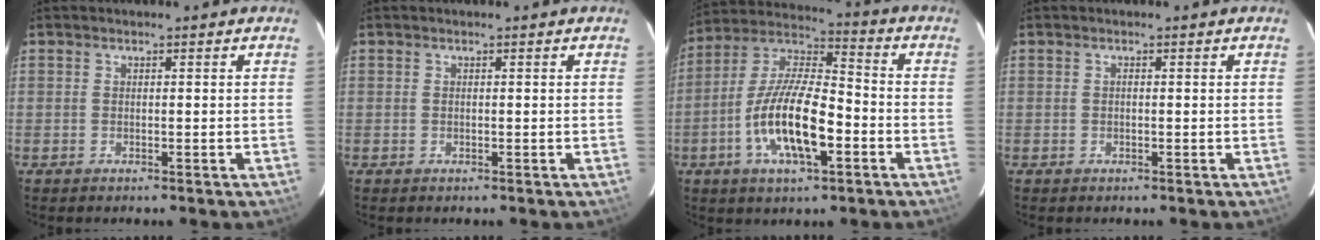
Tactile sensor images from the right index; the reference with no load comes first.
{"total": 0.0}
{"total": 15.6, "force": [-5.2, 5.3, 13.7], "torque": [-0.273, -0.005, -0.098]}
{"total": 0.0}